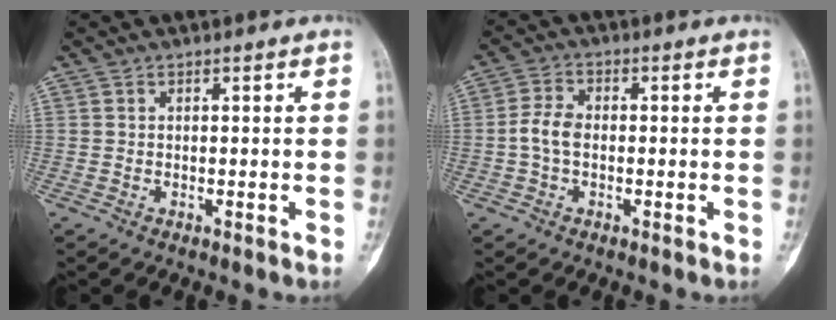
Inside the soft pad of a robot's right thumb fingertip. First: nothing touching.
{"total": 4.7, "force": [-0.6, 3.1, 3.4], "torque": [-0.070, 0.013, -0.019]}